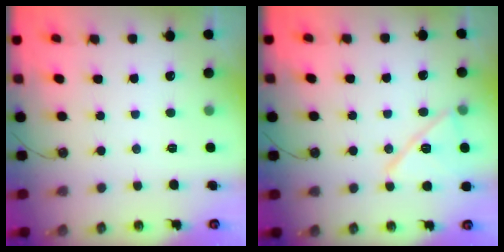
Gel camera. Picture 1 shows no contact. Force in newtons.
{"total": 13.3, "press": 13.2, "slide": 1.5}